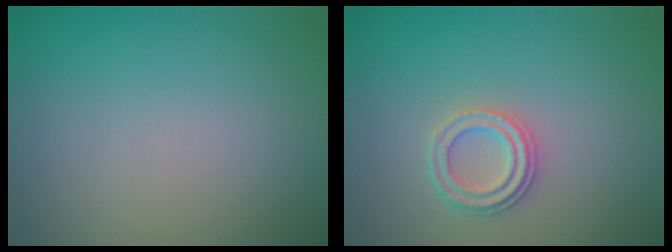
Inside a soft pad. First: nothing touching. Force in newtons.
{"total": 2.3, "press": 2.1, "slide": 0.8}